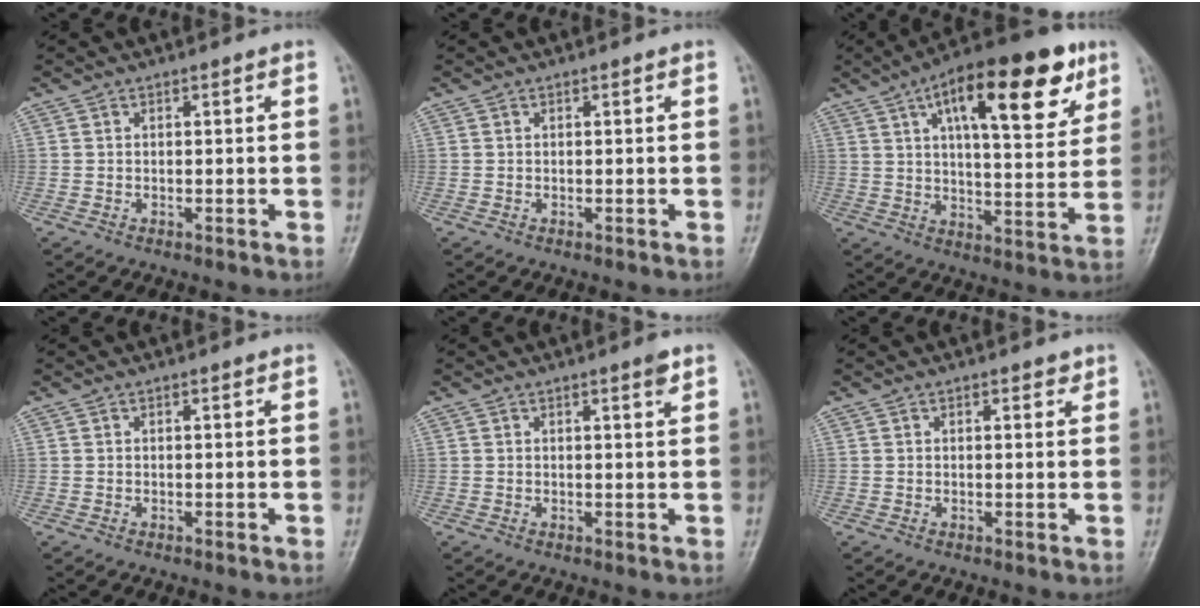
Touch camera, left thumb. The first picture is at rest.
{"total": 0.0}
{"total": 21.3, "force": [10.0, 8.1, 17.1], "torque": [-0.225, -0.015, 0.148]}
{"total": 0.0}
{"total": 1.7, "force": [1.0, 0.2, 1.3], "torque": [-0.018, -0.006, 0.015]}
{"total": 1.4, "force": [0.9, 0.7, 0.8], "torque": [-0.002, -0.003, 0.009]}